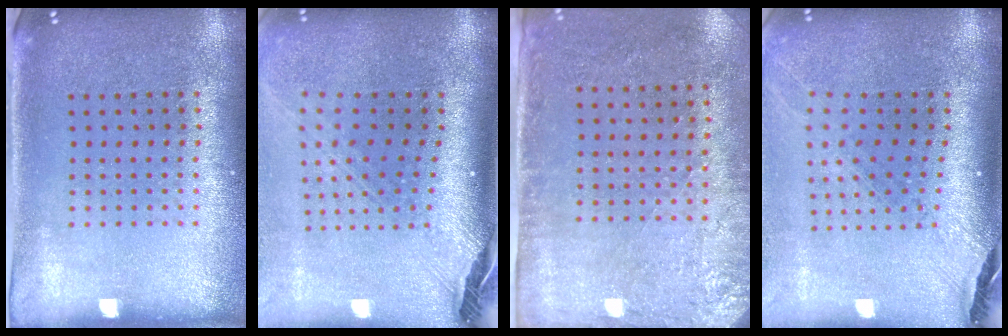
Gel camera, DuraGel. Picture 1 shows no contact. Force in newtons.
{"total": 2.9, "press": 2.1, "slide": 2.0}
{"total": 2.8, "press": 2.3, "slide": 1.6}
{"total": 1.8, "press": 1.6, "slide": 0.9}